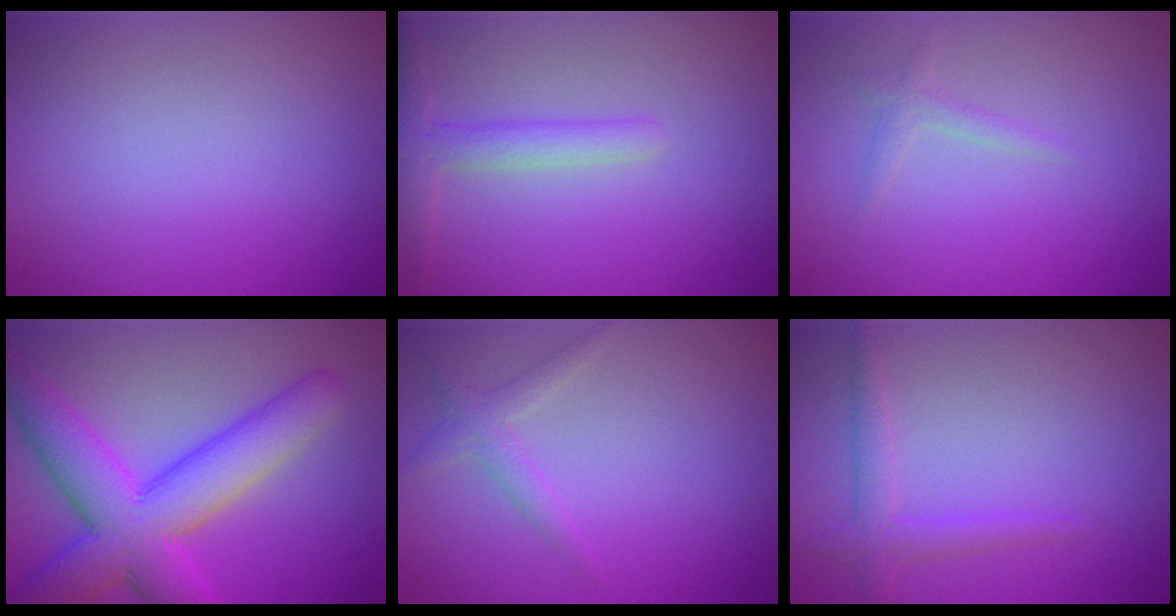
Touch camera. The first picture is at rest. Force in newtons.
{"total": 2.4, "press": 2.4, "slide": 0.2}
{"total": 1.1, "press": 1.1, "slide": 0.0}
{"total": 9.2, "press": 9.2, "slide": 0.3}
{"total": 1.7, "press": 1.7, "slide": 0.0}
{"total": 1.9, "press": 1.9, "slide": 0.1}